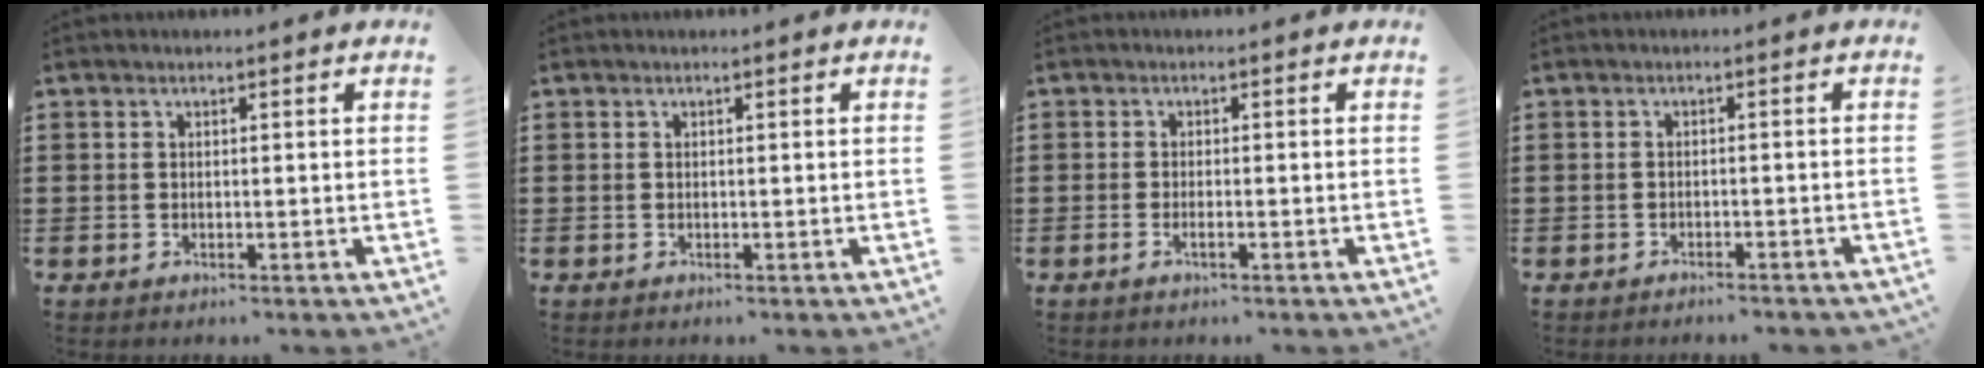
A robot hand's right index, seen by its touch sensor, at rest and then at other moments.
{"total": 0.0}
{"total": 1.1, "force": [-0.6, 0.2, 0.9], "torque": [-0.018, -0.003, -0.011]}
{"total": 1.4, "force": [-1.4, 0.1, 0.2], "torque": [-0.009, 0.001, -0.028]}